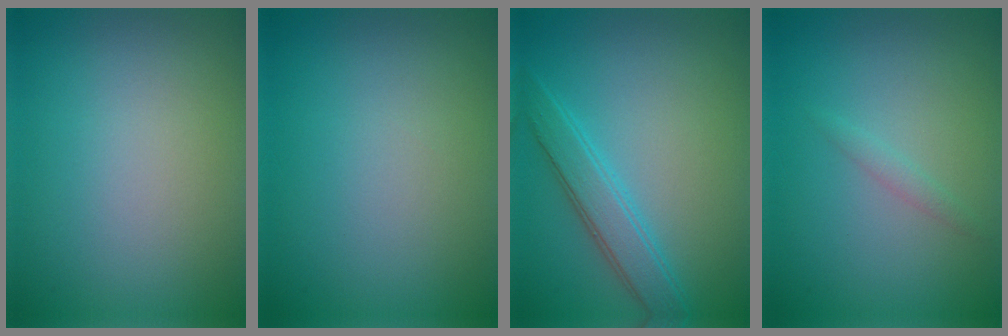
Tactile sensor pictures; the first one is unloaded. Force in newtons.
{"total": 0.0}
{"total": 3.3, "press": 3.3, "slide": 0.2}
{"total": 0.9, "press": 0.8, "slide": 0.0}